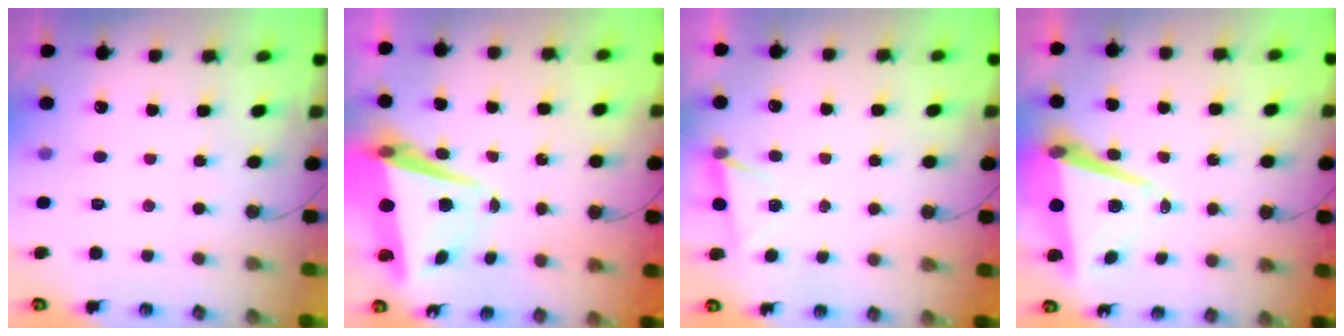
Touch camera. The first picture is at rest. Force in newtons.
{"total": 10.5, "press": 10.2, "slide": 2.5}
{"total": 4.6, "press": 2.7, "slide": 3.8}
{"total": 10.5, "press": 9.9, "slide": 3.3}